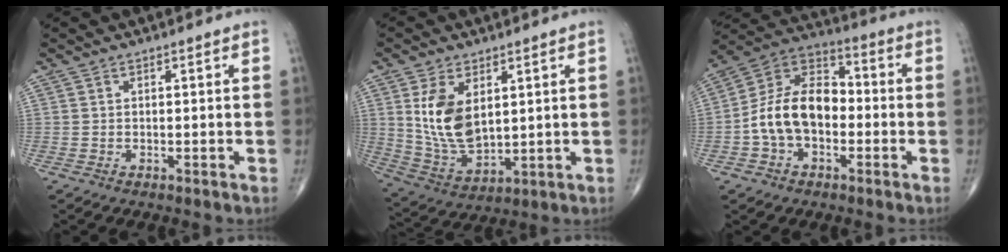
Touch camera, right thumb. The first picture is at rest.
{"total": 11.9, "force": [3.1, 6.8, 9.2], "torque": [-0.162, -0.021, 0.076]}
{"total": 14.2, "force": [-2.4, 9.4, 10.3], "torque": [-0.167, 0.045, -0.055]}